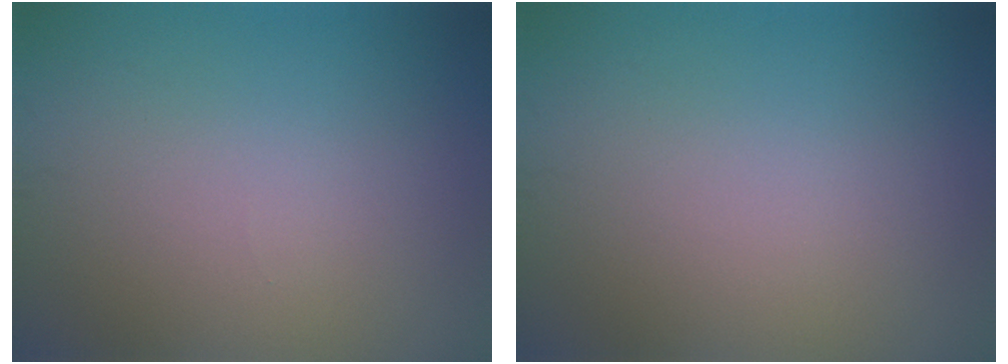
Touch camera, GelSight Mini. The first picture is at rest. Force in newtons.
{"total": 0.0}